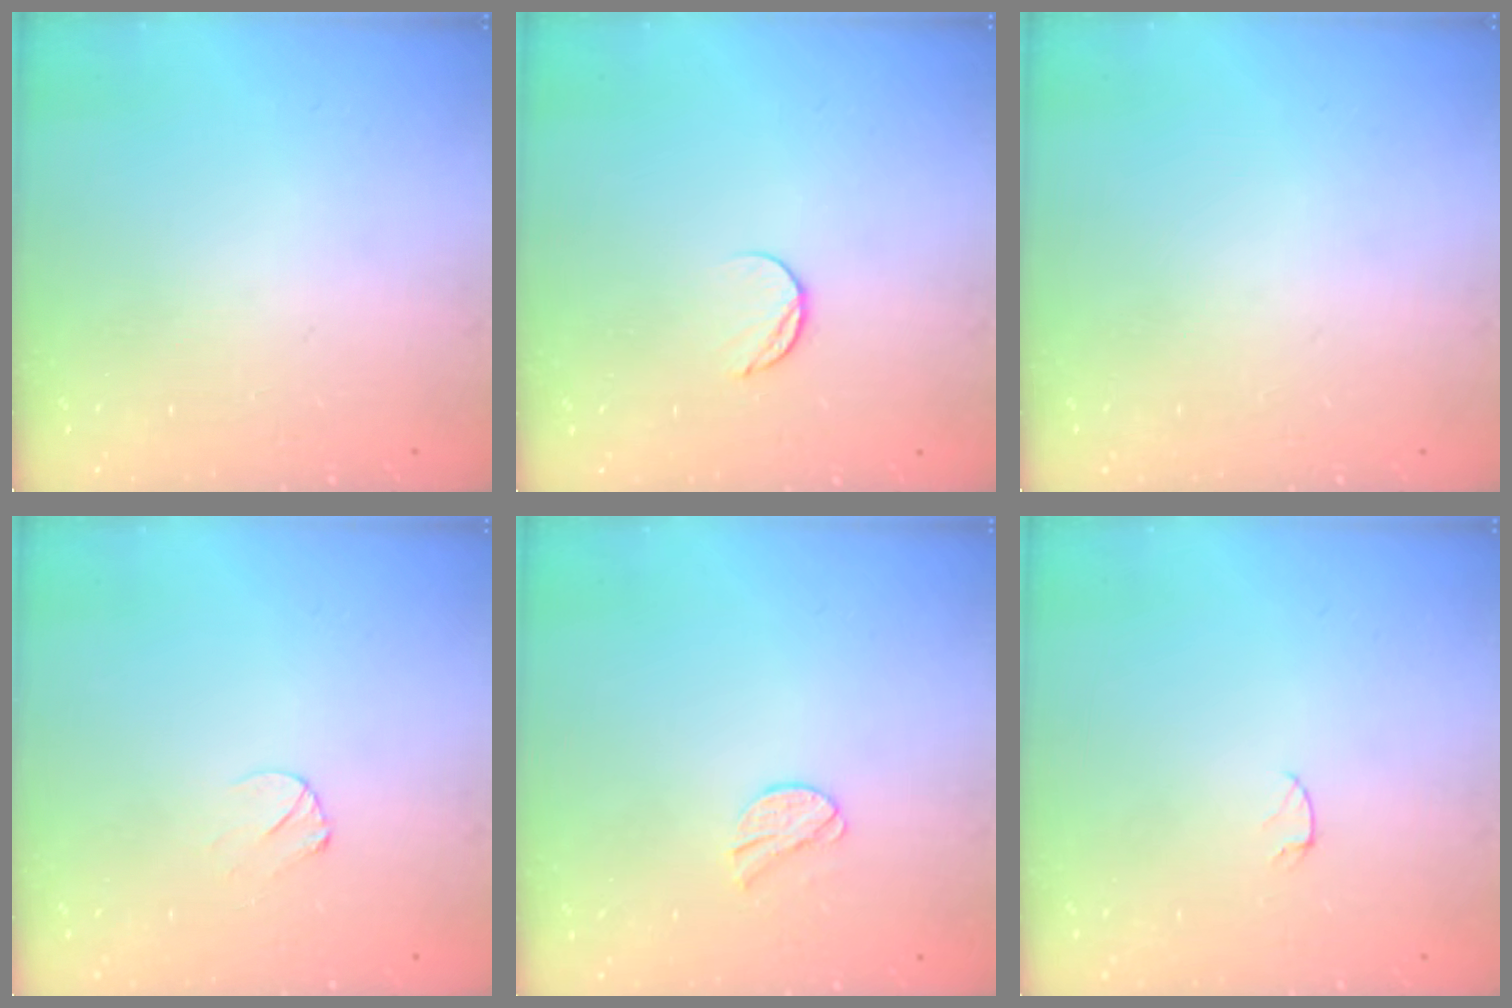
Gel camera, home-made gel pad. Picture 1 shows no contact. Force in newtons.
{"total": 6.3, "press": 6.3, "slide": 0.7}
{"total": 0.0}
{"total": 4.7, "press": 4.7, "slide": 0.3}
{"total": 8.5, "press": 8.4, "slide": 0.7}
{"total": 2.9, "press": 2.9, "slide": 0.3}